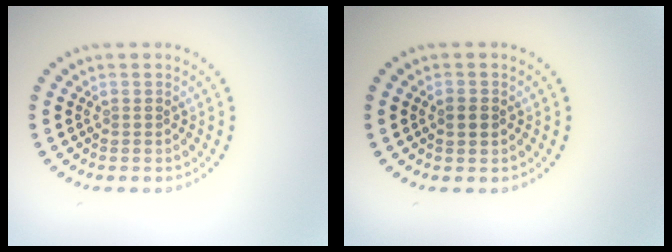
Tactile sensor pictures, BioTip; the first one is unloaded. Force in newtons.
{"total": 1.6, "press": 1.6, "slide": 0.1}